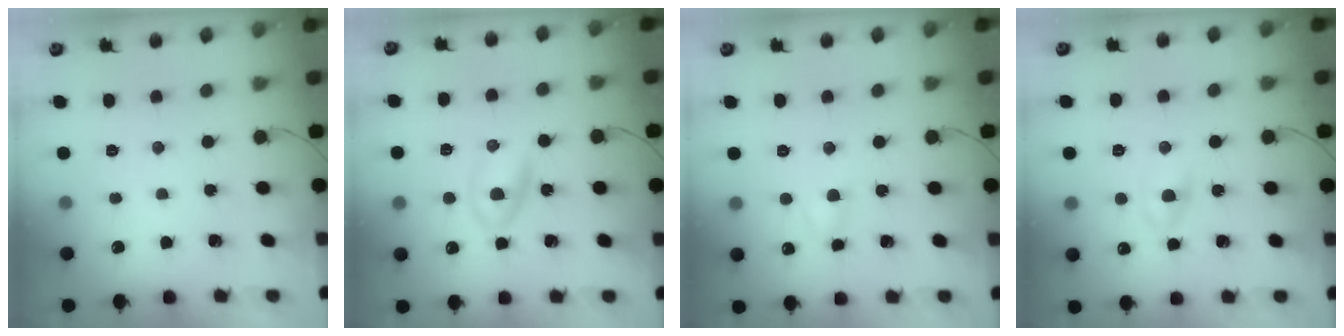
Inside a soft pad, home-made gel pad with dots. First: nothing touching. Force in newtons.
{"total": 3.0, "press": 2.7, "slide": 1.4}
{"total": 3.1, "press": 2.9, "slide": 1.0}
{"total": 2.3, "press": 2.0, "slide": 1.1}